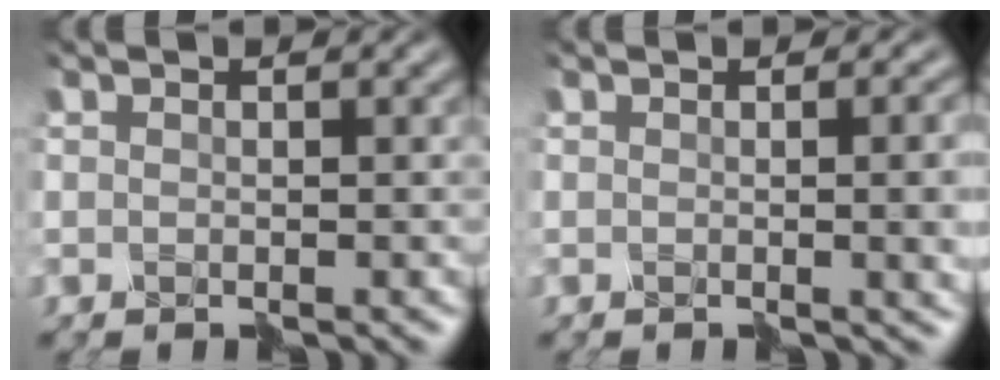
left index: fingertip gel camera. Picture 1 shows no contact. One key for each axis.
{"total": 5.3, "fx": -0.1, "fy": 2.2, "fz": 4.9, "tx": -0.040, "ty": -0.016, "tz": 0.016}